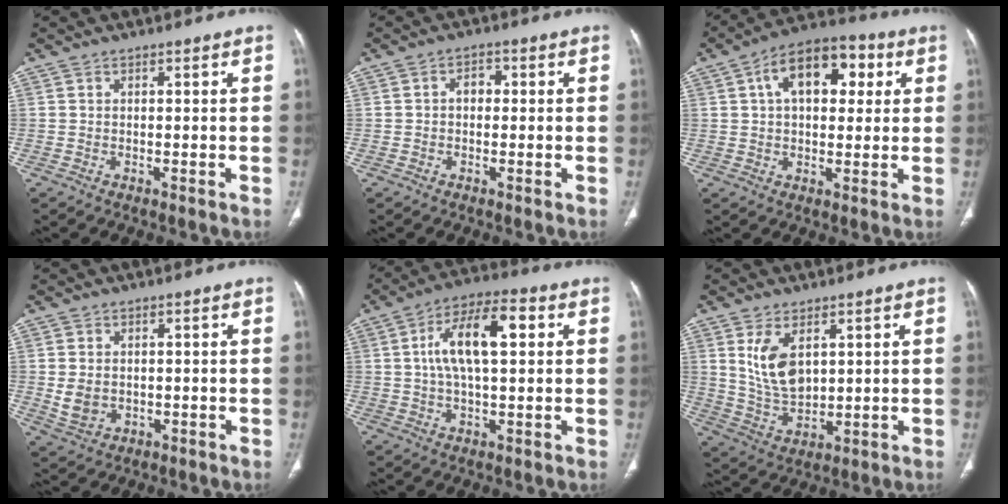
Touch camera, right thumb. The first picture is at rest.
{"total": 2.5, "force": [0.0, 1.9, 1.7], "torque": [-0.016, 0.012, -0.006]}
{"total": 13.8, "force": [4.1, 8.1, 10.4], "torque": [-0.133, 0.021, 0.057]}
{"total": 4.7, "force": [0.0, 3.7, 3.0], "torque": [-0.050, -0.004, 0.013]}
{"total": 13.0, "force": [2.7, 5.6, 11.5], "torque": [-0.203, 0.022, 0.041]}
{"total": 9.2, "force": [3.2, 5.2, 7.0], "torque": [-0.120, -0.020, 0.077]}